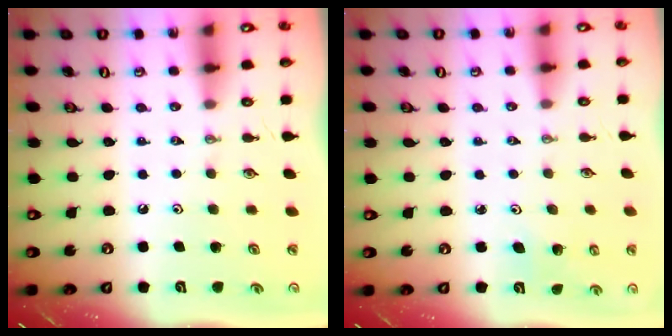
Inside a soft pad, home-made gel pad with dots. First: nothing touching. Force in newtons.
{"total": 3.0, "press": 2.9, "slide": 0.9}